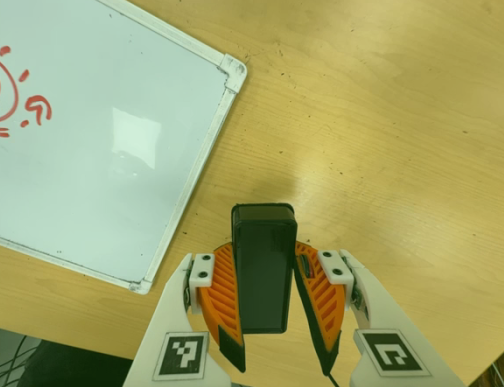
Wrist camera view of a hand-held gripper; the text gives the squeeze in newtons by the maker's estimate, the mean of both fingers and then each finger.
{"total": 6.8, "left": 6.0, "right": 7.6}